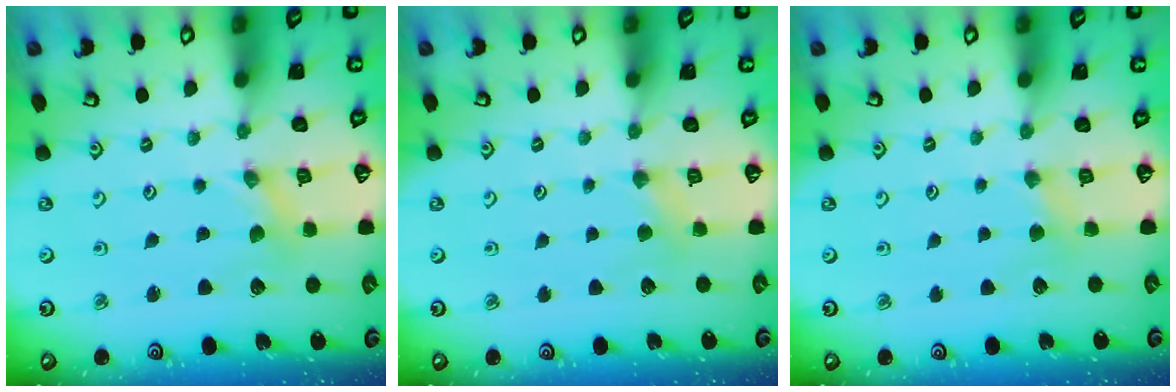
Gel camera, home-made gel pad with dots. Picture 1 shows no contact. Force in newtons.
{"total": 2.9, "press": 2.8, "slide": 0.6}
{"total": 2.3, "press": 2.3, "slide": 0.4}